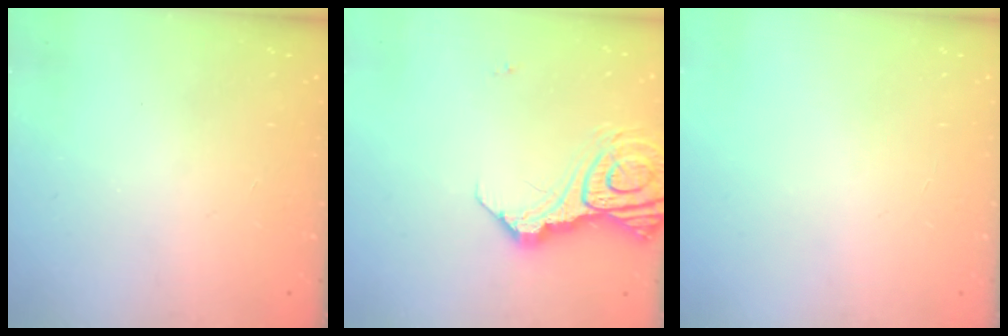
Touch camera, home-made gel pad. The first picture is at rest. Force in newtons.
{"total": 15.1, "press": 15.0, "slide": 1.8}
{"total": 2.4, "press": 2.4, "slide": 0.2}